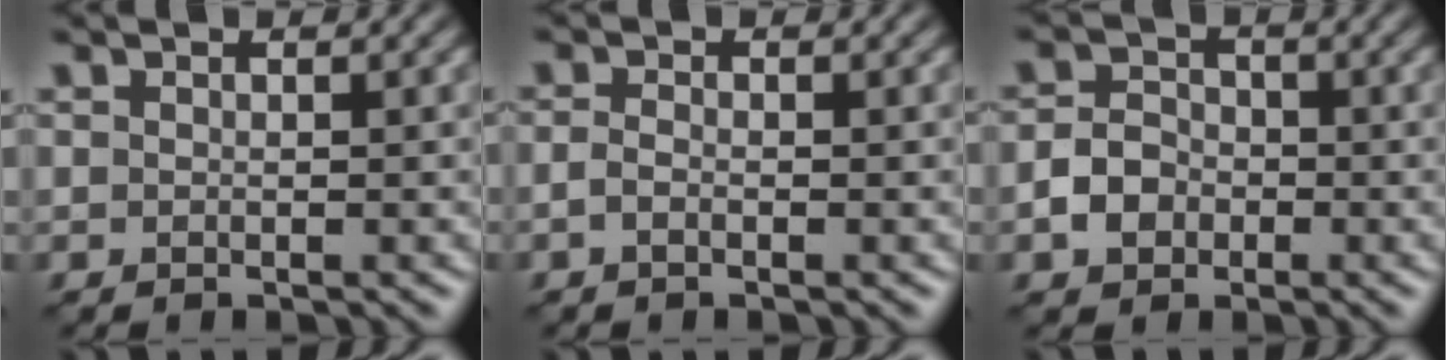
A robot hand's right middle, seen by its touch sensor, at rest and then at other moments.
{"total": 0.9, "force": [-0.5, 0.4, 0.7], "torque": [-0.020, -0.001, -0.014]}
{"total": 2.9, "force": [-1.2, 2.2, 1.4], "torque": [-0.026, 0.004, -0.028]}